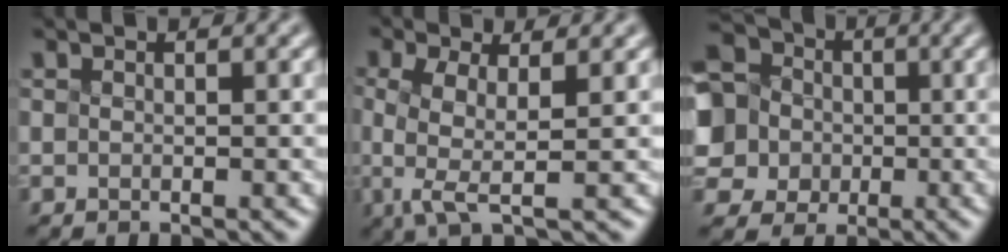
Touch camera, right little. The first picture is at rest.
{"total": 2.0, "force": [-1.4, -0.5, 1.4], "torque": [-0.059, -0.017, 0.000]}
{"total": 9.2, "force": [-2.2, 8.7, 2.1], "torque": [-0.111, 0.008, -0.038]}